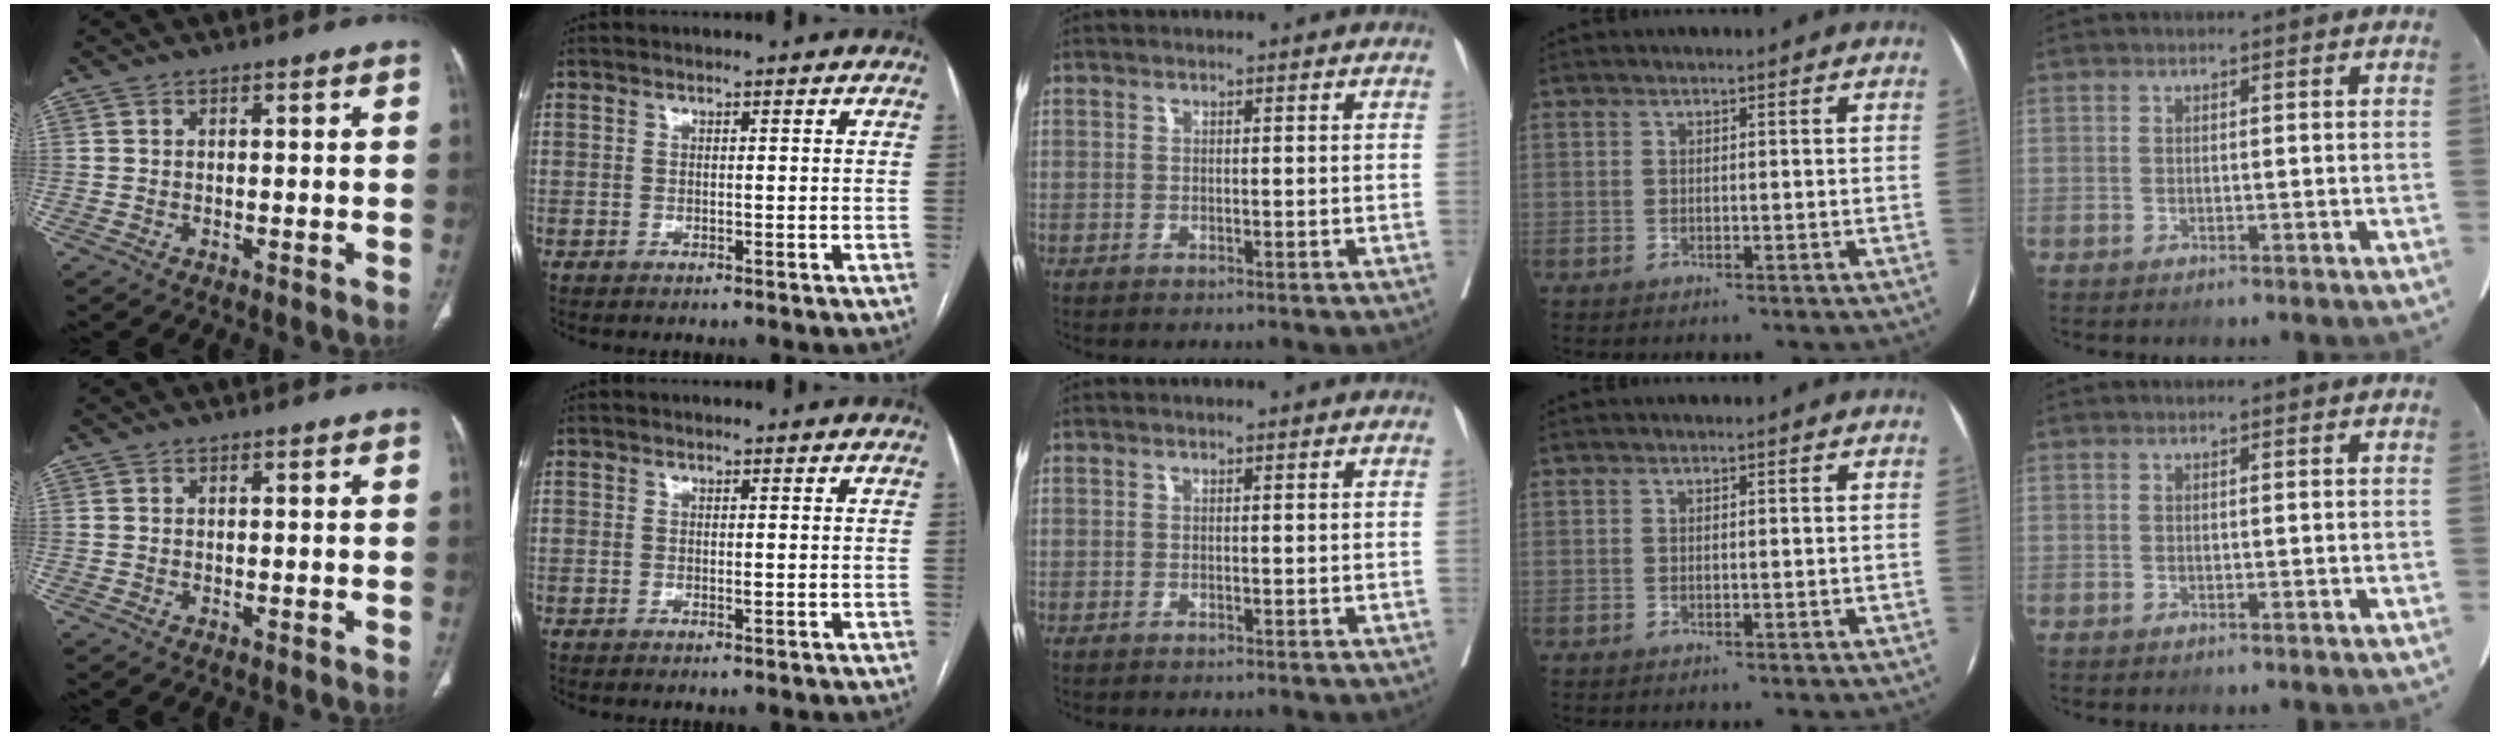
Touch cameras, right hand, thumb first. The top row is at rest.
{"index": {"total": 0.5, "force": [-0.2, 0.2, 0.5], "torque": [-0.007, 0.000, -0.003]}}